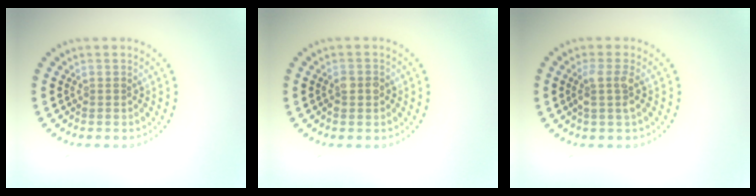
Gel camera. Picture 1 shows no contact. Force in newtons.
{"total": 1.6, "press": 1.6, "slide": 0.3}
{"total": 2.1, "press": 1.6, "slide": 1.2}